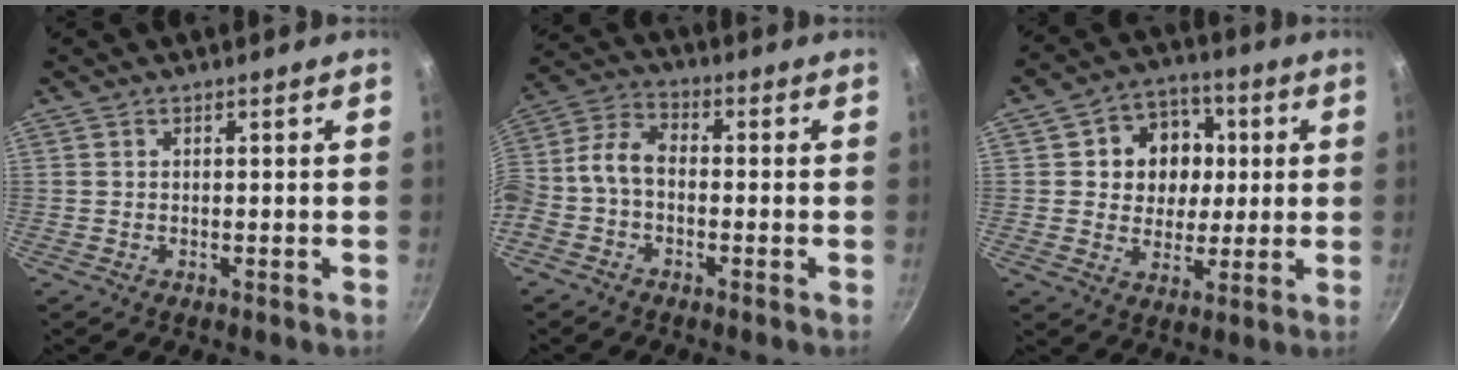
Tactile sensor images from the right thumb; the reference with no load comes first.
{"total": 7.9, "force": [-1.9, 5.2, 5.7], "torque": [-0.126, 0.043, -0.052]}
{"total": 11.9, "force": [2.0, 10.4, 5.5], "torque": [-0.048, 0.004, 0.027]}